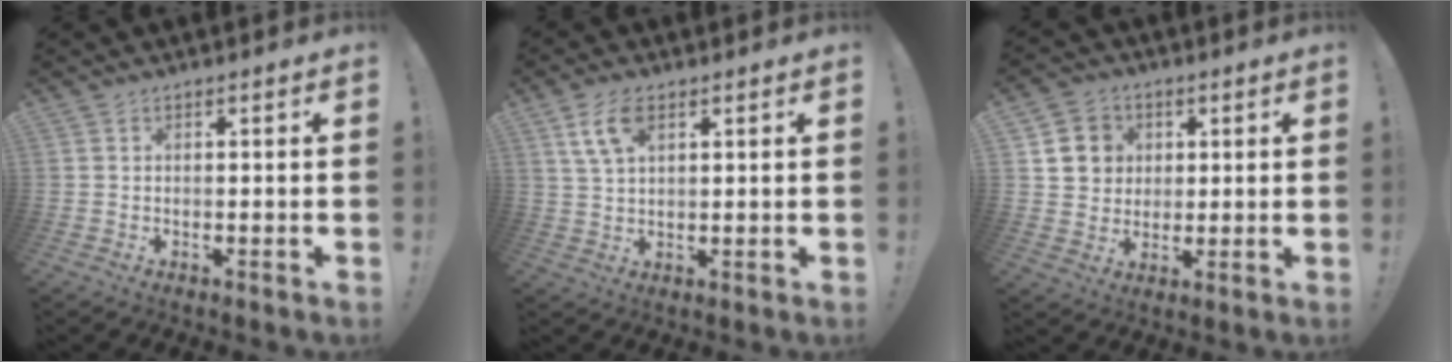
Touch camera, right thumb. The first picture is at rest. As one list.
[{"total": 7.6, "force": [3.4, 3.8, 5.6], "torque": [-0.106, -0.005, 0.063]}, {"total": 8.7, "force": [2.5, 8.1, 2.1], "torque": [-0.027, -0.006, 0.053]}]